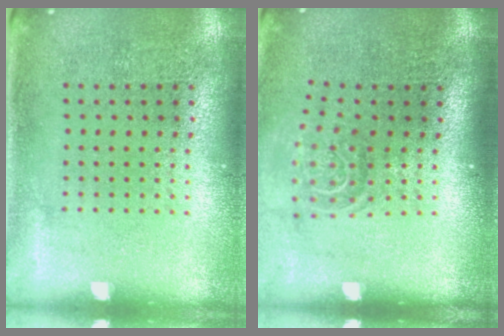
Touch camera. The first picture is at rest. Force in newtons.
{"total": 1.5, "press": 1.1, "slide": 1.0}